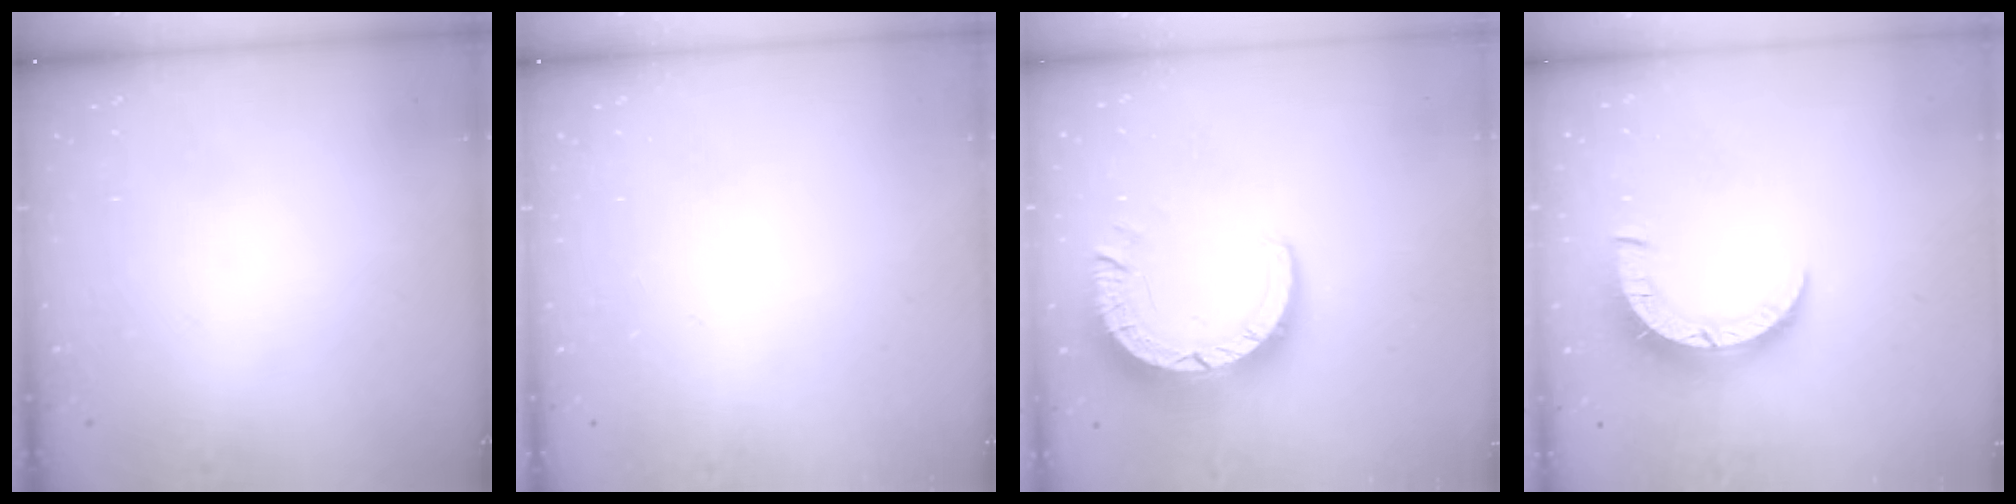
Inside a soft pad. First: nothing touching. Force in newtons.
{"total": 0.0}
{"total": 10.6, "press": 10.5, "slide": 1.0}
{"total": 8.6, "press": 8.6, "slide": 0.5}